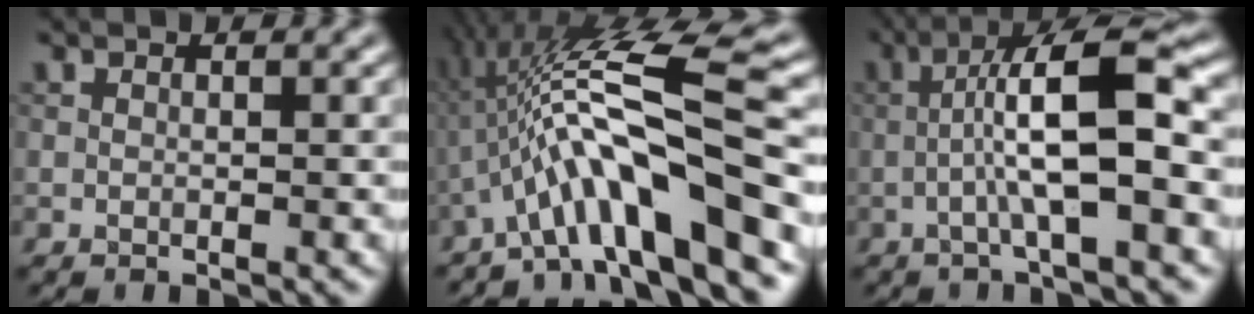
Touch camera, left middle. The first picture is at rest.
{"total": 11.2, "force": [-3.4, 2.1, 10.5], "torque": [-0.171, 0.027, -0.059]}
{"total": 7.8, "force": [-1.3, 1.1, 7.6], "torque": [-0.126, 0.025, -0.027]}